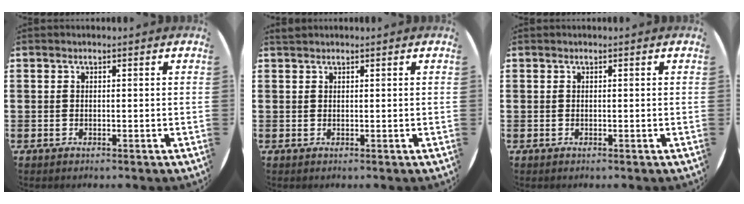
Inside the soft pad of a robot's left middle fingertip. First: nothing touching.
{"total": 0.5, "force": [0.5, 0.0, -0.1], "torque": [0.000, 0.001, 0.011]}
{"total": 0.0}